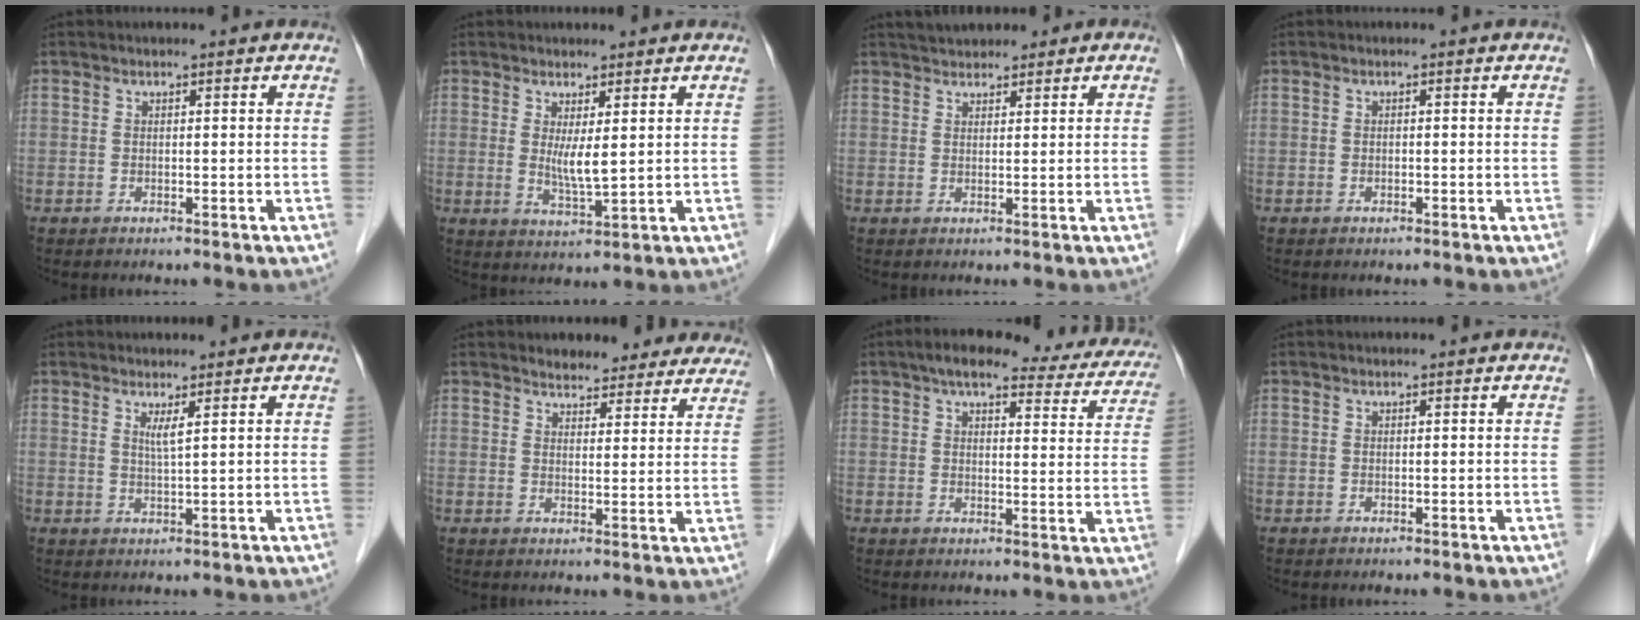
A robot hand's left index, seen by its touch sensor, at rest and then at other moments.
{"total": 3.7, "force": [0.9, 0.4, 3.6], "torque": [-0.071, -0.015, 0.024]}
{"total": 3.7, "force": [3.0, 1.8, 1.1], "torque": [-0.013, 0.023, 0.046]}
{"total": 0.0}
{"total": 1.8, "force": [0.9, -0.3, 1.4], "torque": [-0.031, -0.009, 0.020]}
{"total": 12.1, "force": [11.2, 4.0, 2.5], "torque": [0.006, -0.004, 0.116]}
{"total": 19.8, "force": [16.3, 5.3, 9.8], "torque": [-0.118, 0.031, 0.182]}
{"total": 0.0}